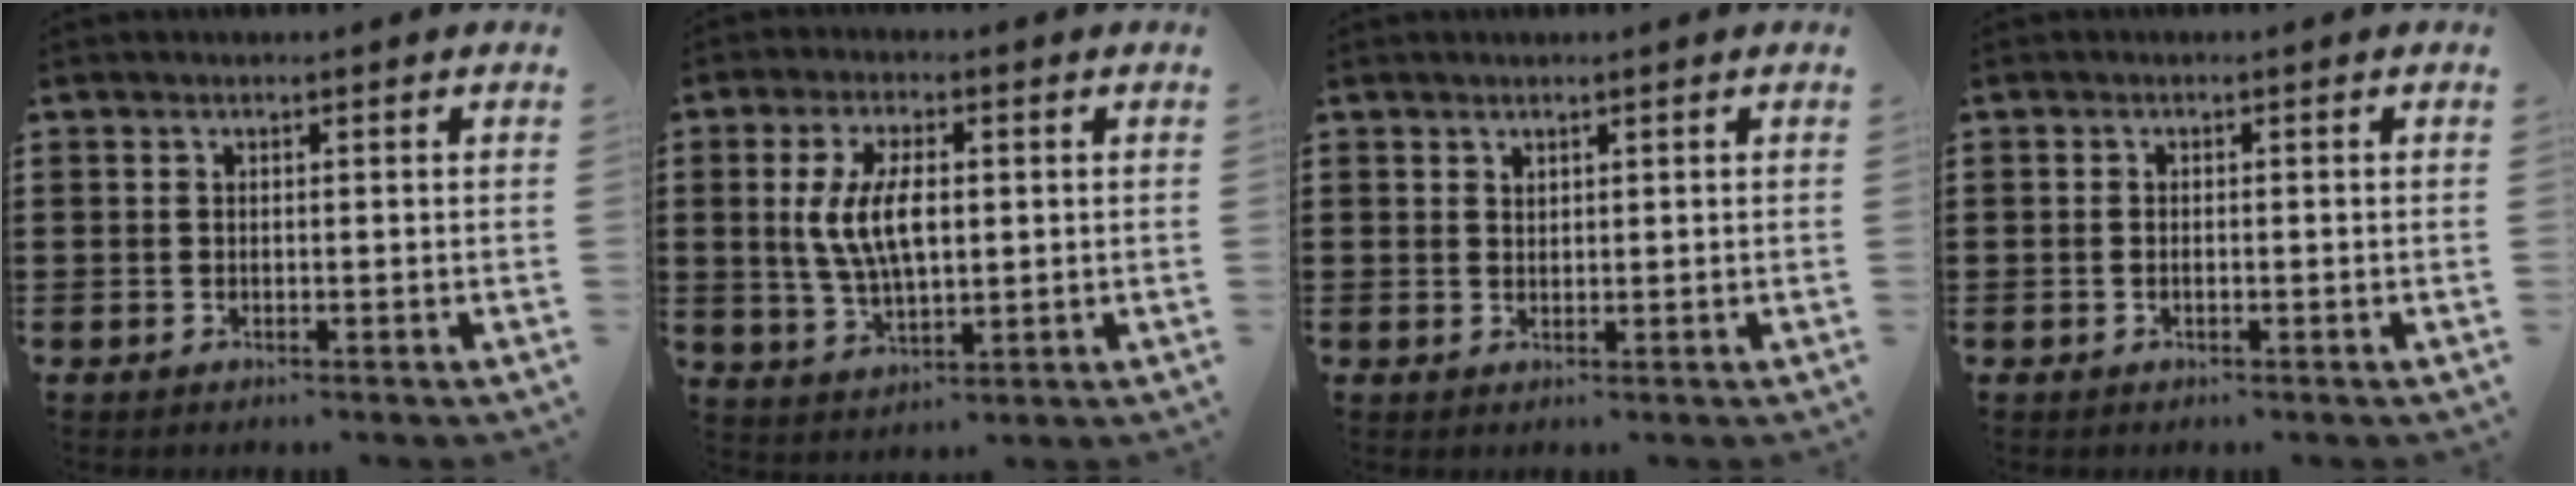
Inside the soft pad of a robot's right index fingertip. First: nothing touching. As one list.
[{"total": 8.0, "force": [0.7, 3.6, 7.2], "torque": [-0.152, 0.007, 0.008]}, {"total": 0.9, "force": [0.8, 0.4, 0.0], "torque": [-0.002, 0.001, 0.016]}, {"total": 0.7, "force": [-0.3, 0.2, 0.6], "torque": [-0.013, -0.005, -0.004]}]